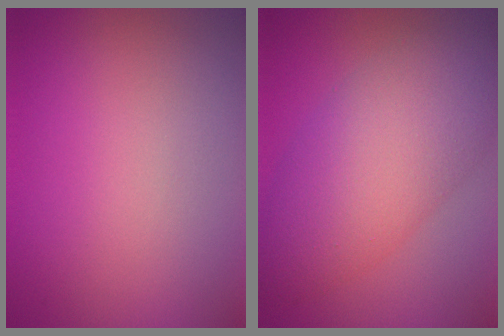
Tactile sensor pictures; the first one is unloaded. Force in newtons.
{"total": 8.6, "press": 8.5, "slide": 0.5}